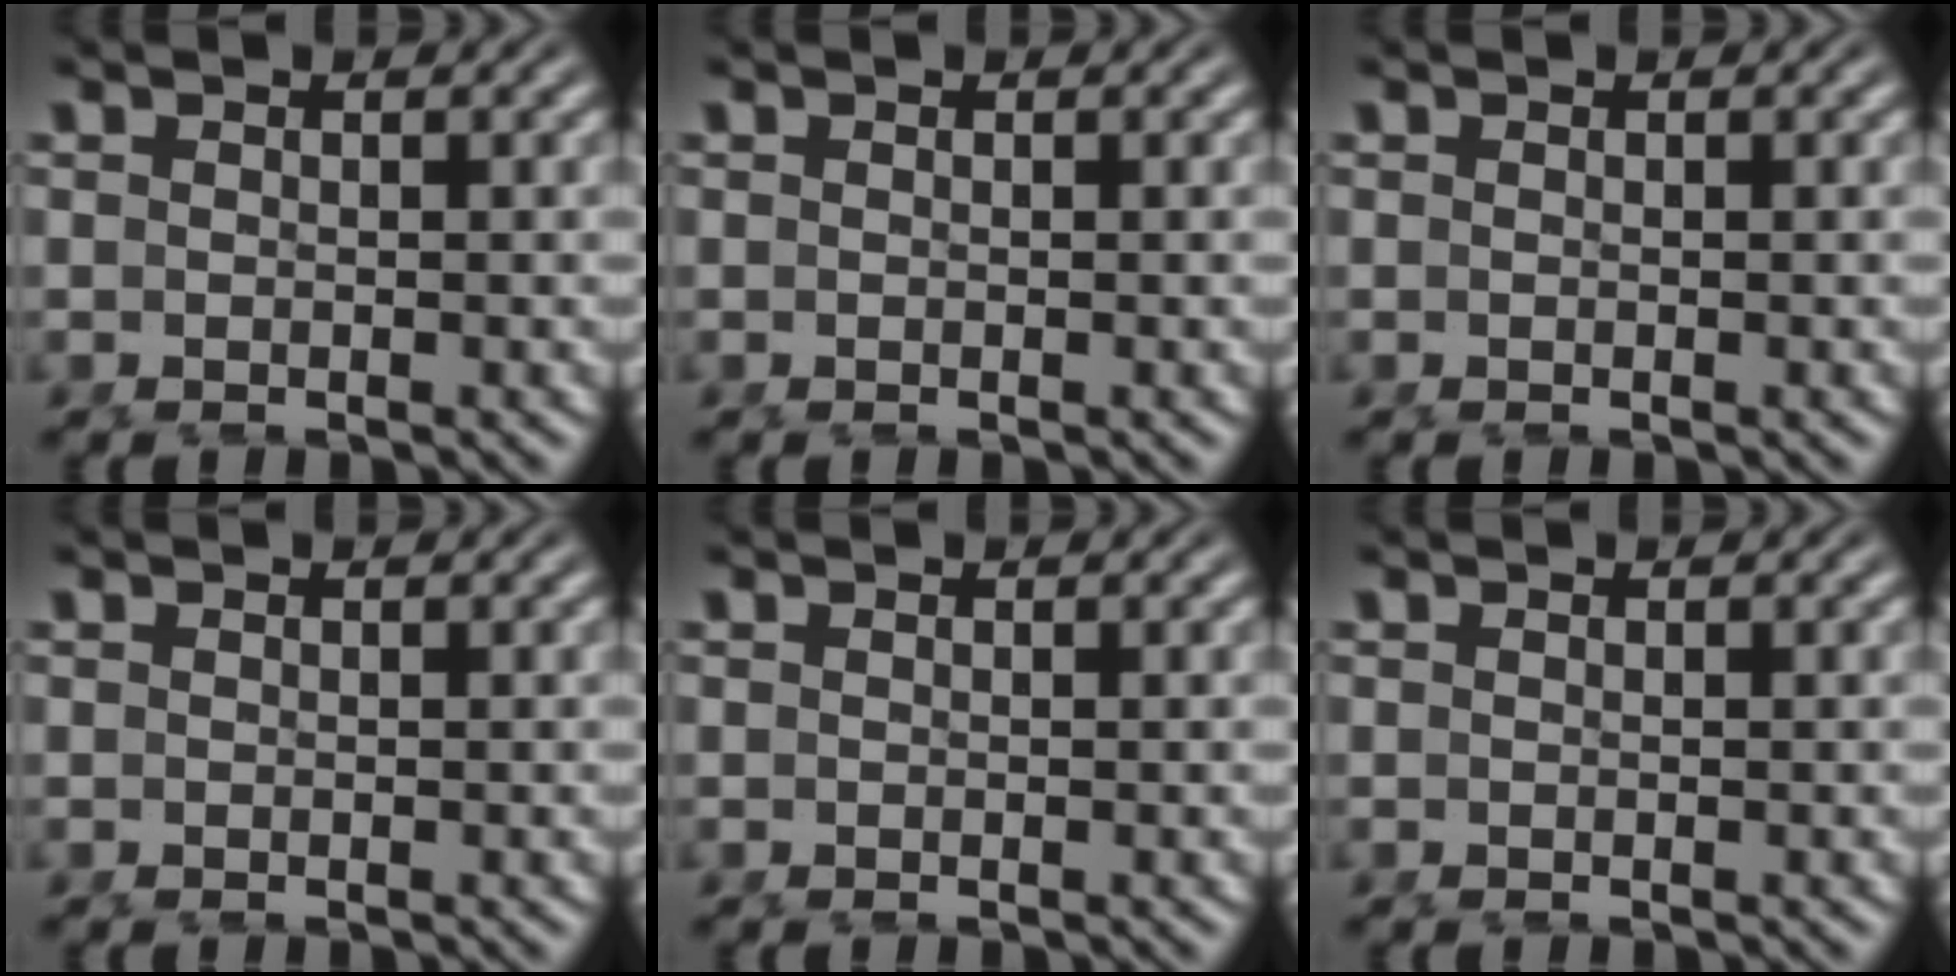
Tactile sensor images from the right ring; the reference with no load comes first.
{"total": 0.0}
{"total": 0.0}
{"total": 0.0}
{"total": 0.0}
{"total": 0.0}